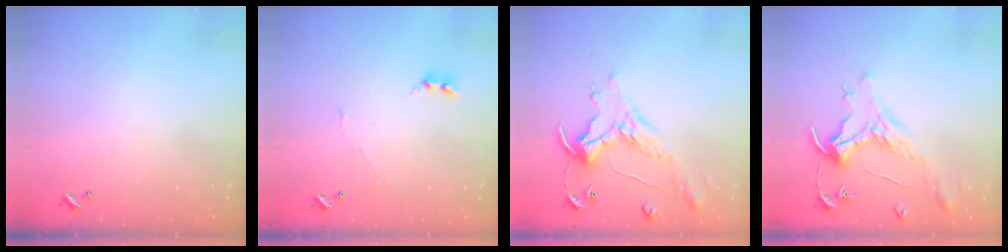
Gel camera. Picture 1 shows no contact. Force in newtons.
{"total": 4.7, "press": 4.7, "slide": 0.3}
{"total": 1.7, "press": 1.2, "slide": 1.1}
{"total": 1.5, "press": 1.3, "slide": 0.7}